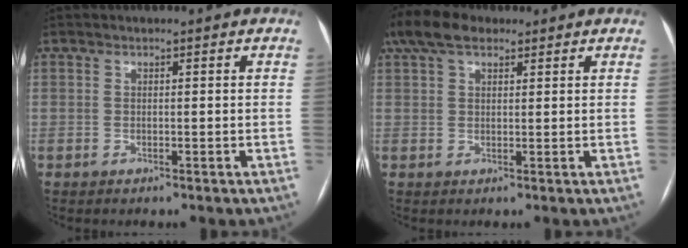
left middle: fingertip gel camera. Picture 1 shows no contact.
{"total": 7.2, "force": [4.9, 3.2, 4.2], "torque": [-0.095, 0.039, 0.094]}